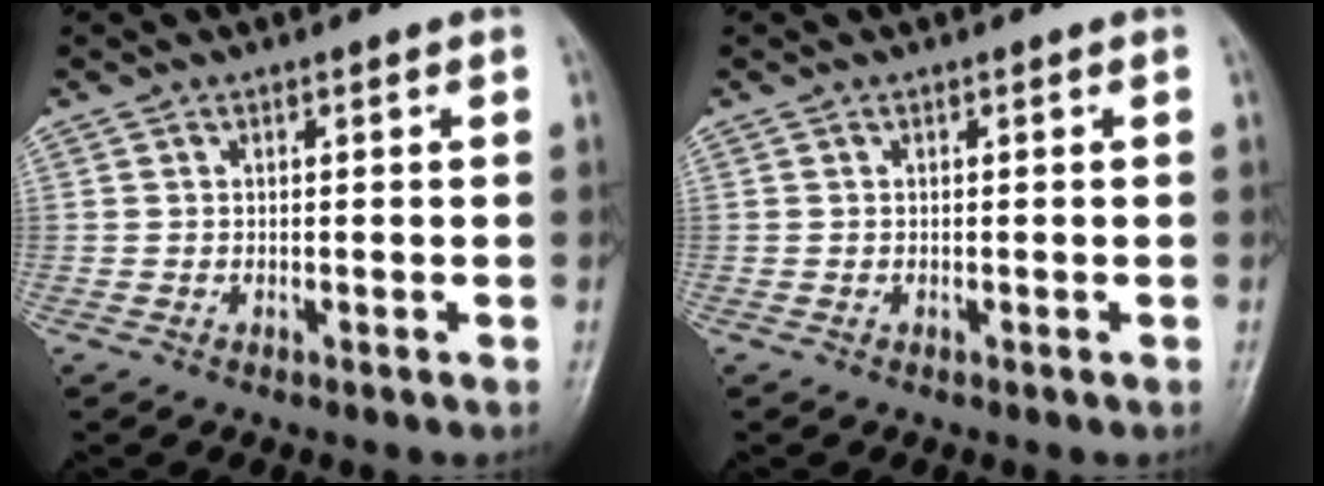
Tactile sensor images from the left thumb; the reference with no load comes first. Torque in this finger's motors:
{"motor_torque": [0.00, 0.00, 0.04, -0.04, 0.00]}